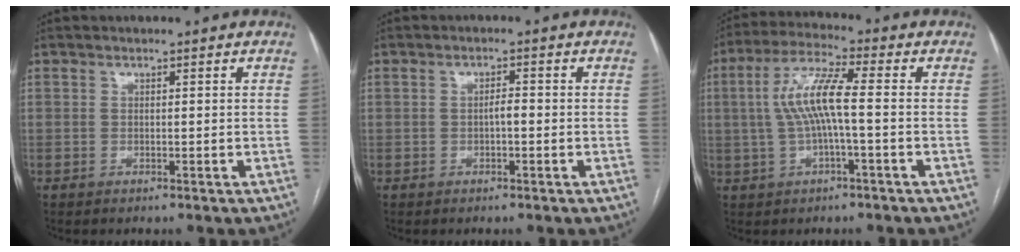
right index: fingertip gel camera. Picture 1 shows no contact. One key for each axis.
{"total": 1.7, "fx": -0.4, "fy": 0.6, "fz": 1.6, "tx": -0.027, "ty": 0.005, "tz": -0.006}
{"total": 8.8, "fx": -0.1, "fy": 1.2, "fz": 8.7, "tx": -0.179, "ty": 0.023, "tz": -0.004}